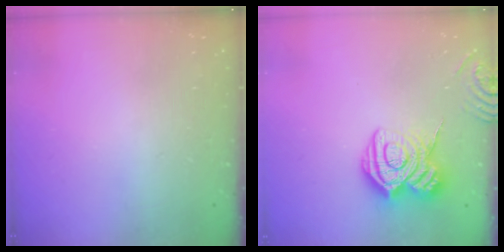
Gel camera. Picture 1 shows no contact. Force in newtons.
{"total": 14.7, "press": 14.6, "slide": 1.0}